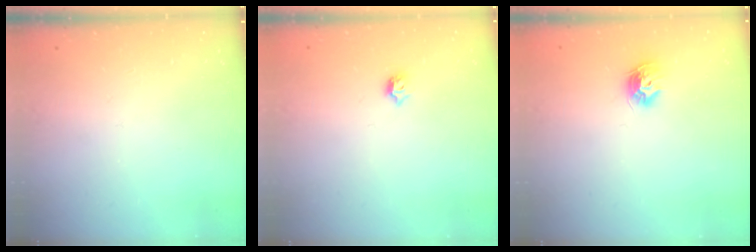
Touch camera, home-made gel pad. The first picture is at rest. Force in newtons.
{"total": 4.8, "press": 4.7, "slide": 1.0}
{"total": 8.3, "press": 8.3, "slide": 0.2}